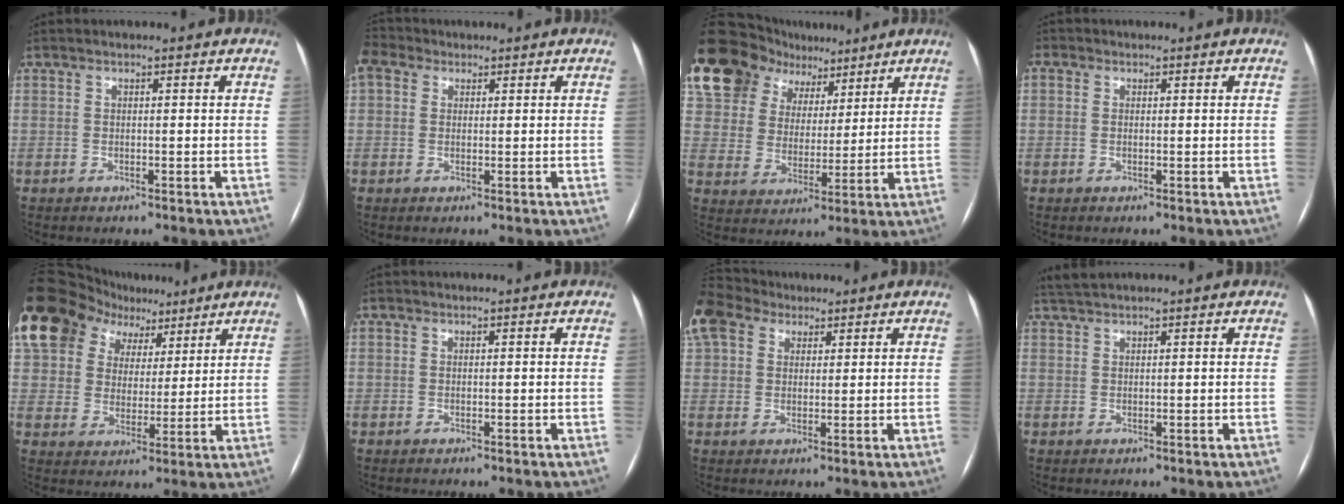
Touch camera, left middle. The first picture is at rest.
{"total": 4.5, "force": [2.3, 3.1, 2.2], "torque": [-0.058, 0.033, 0.048]}
{"total": 24.2, "force": [16.0, 15.4, 9.8], "torque": [-0.259, 0.080, 0.290]}
{"total": 1.1, "force": [0.2, 0.9, 0.6], "torque": [-0.019, 0.007, 0.003]}
{"total": 20.1, "force": [12.5, 13.2, 8.5], "torque": [-0.198, 0.083, 0.222]}
{"total": 0.0}
{"total": 10.6, "force": [6.8, 6.9, 4.3], "torque": [-0.118, 0.053, 0.132]}
{"total": 2.3, "force": [2.1, 0.0, 1.0], "torque": [-0.025, 0.018, 0.045]}